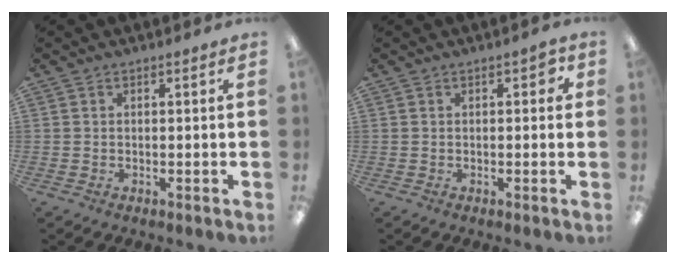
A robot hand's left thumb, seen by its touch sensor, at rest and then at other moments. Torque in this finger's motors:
{"motor_torque": [0.31, 0.18, -0.18, 0.06, 0.01]}